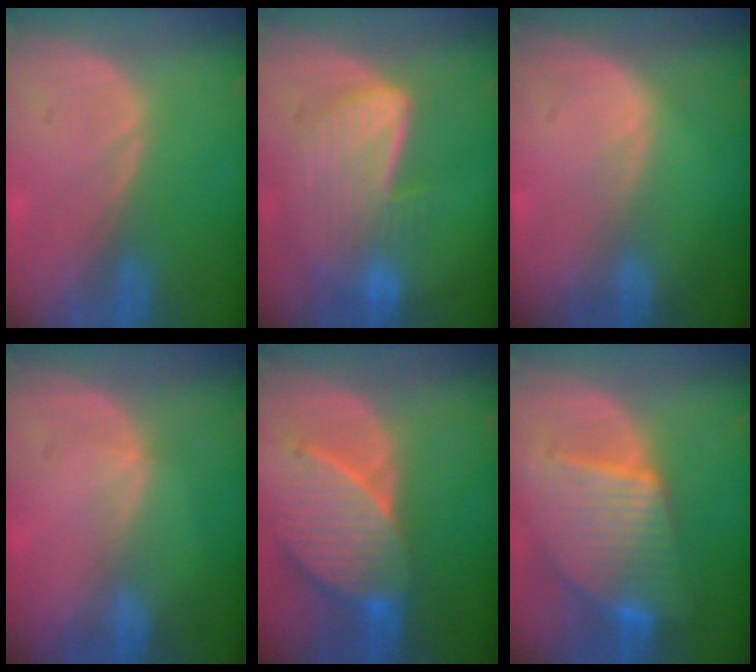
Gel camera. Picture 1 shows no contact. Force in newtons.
{"total": 7.4, "press": 7.3, "slide": 1.6}
{"total": 0.9, "press": 0.9, "slide": 0.1}
{"total": 1.3, "press": 0.9, "slide": 0.9}
{"total": 9.2, "press": 8.6, "slide": 3.4}
{"total": 9.7, "press": 9.7, "slide": 0.9}